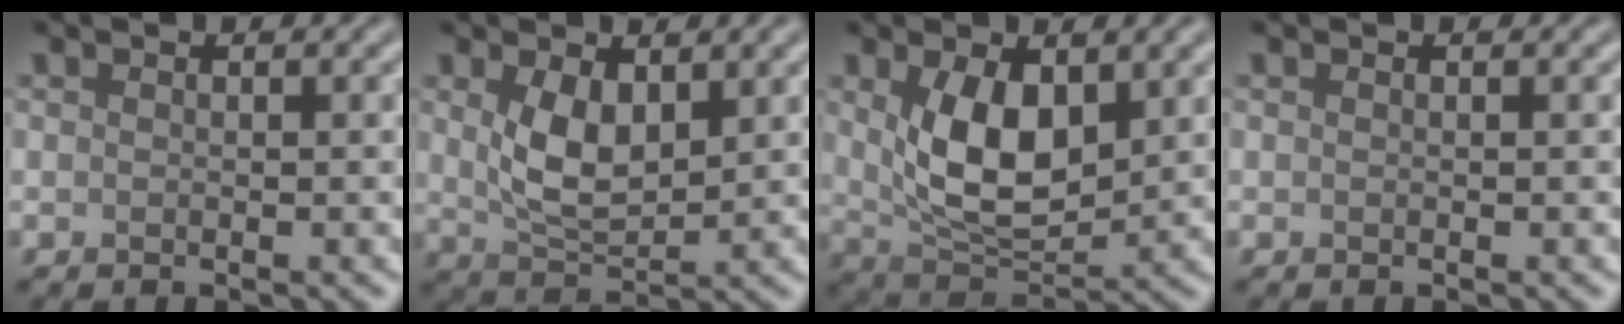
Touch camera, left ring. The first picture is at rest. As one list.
[{"total": 4.3, "force": [1.2, 2.3, 3.4], "torque": [-0.080, -0.005, 0.030]}, {"total": 6.8, "force": [1.5, 3.7, 5.4], "torque": [-0.111, -0.008, 0.038]}, {"total": 0.0}]